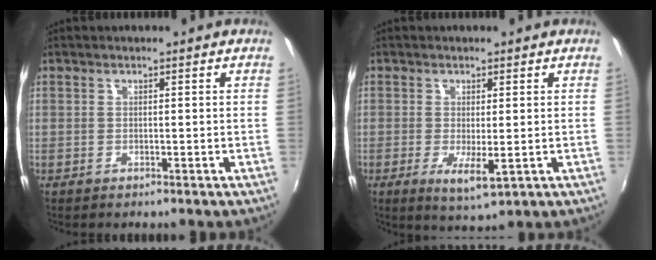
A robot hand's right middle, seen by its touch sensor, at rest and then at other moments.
{"total": 4.7, "force": [-1.0, 1.1, 4.4], "torque": [-0.086, -0.017, -0.014]}